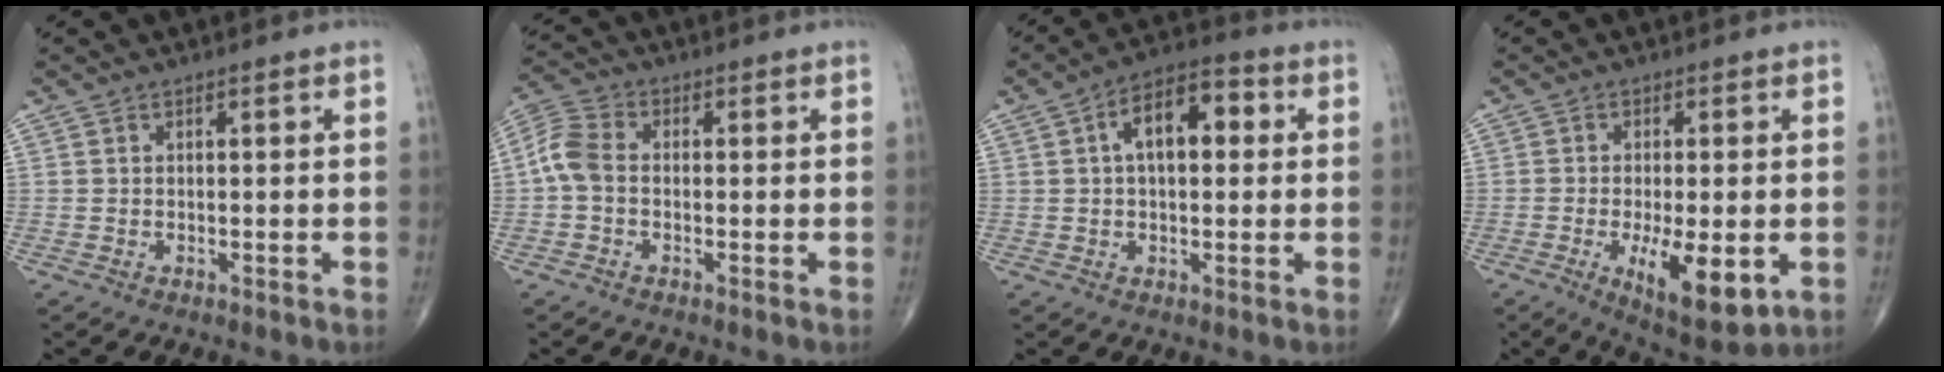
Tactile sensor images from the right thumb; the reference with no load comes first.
{"total": 6.0, "force": [-0.5, 4.2, 4.3], "torque": [-0.092, 0.017, -0.023]}
{"total": 10.0, "force": [1.9, 5.4, 8.3], "torque": [-0.115, 0.025, 0.021]}
{"total": 12.4, "force": [-3.4, 4.4, 11.0], "torque": [-0.167, -0.018, -0.043]}